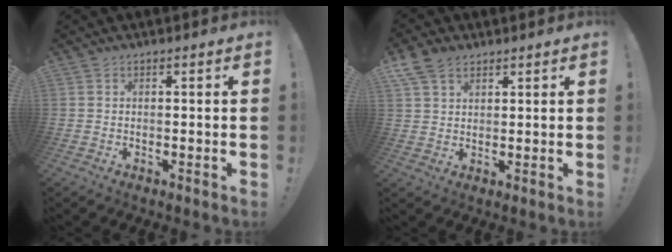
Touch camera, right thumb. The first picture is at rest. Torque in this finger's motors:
{"motor_torque": [0.05, 0.03, 0.27, 0.15, 0.01]}